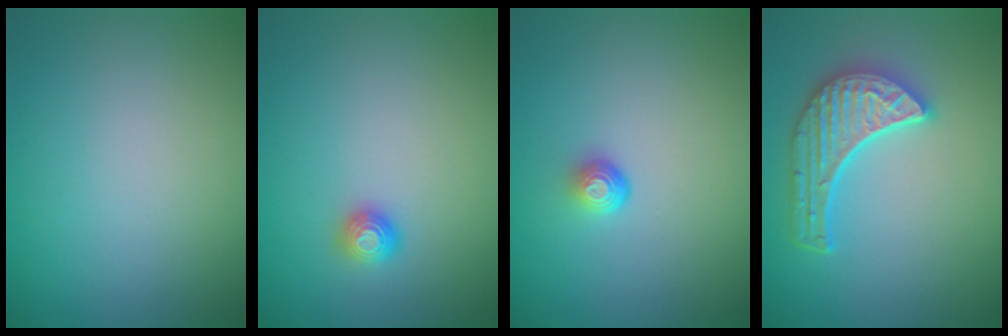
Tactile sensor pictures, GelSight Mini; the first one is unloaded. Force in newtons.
{"total": 1.1, "press": 1.1, "slide": 0.2}
{"total": 1.7, "press": 1.1, "slide": 1.3}
{"total": 5.3, "press": 4.4, "slide": 2.8}